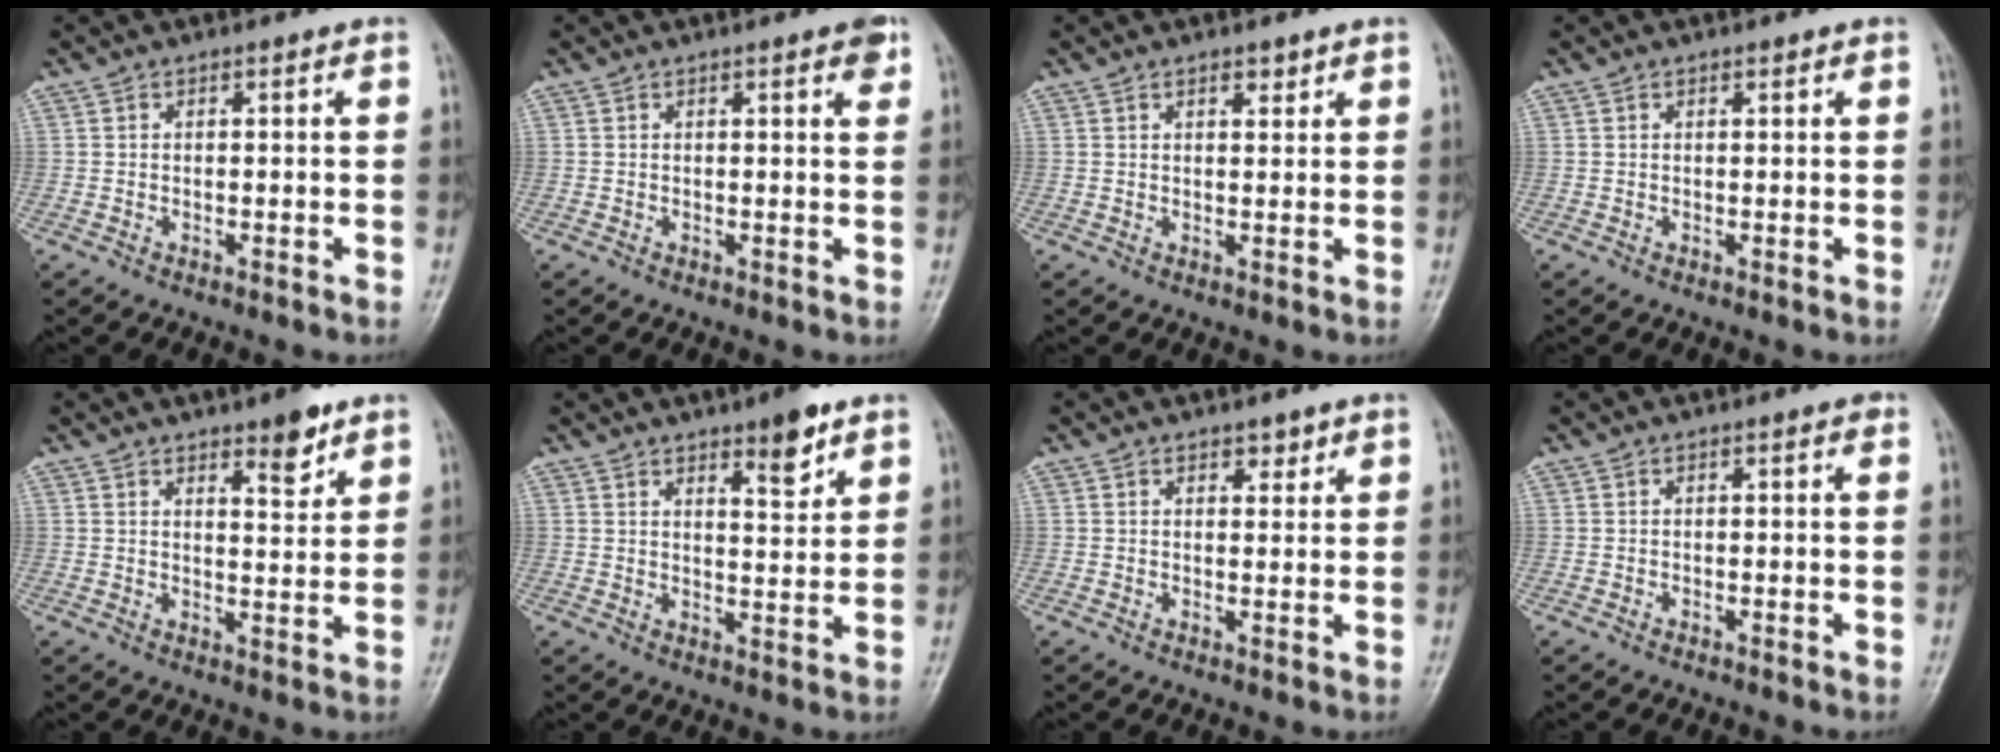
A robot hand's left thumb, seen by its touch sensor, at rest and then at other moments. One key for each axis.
{"total": 2.7, "fx": 1.6, "fy": 0.7, "fz": 2.1, "tx": -0.021, "ty": -0.005, "tz": 0.016}
{"total": 2.0, "fx": 1.5, "fy": 0.9, "fz": 1.1, "tx": -0.007, "ty": -0.009, "tz": 0.021}
{"total": 0.6, "fx": 0.5, "fy": 0.3, "fz": 0.3, "tx": -0.006, "ty": -0.004, "tz": 0.007}
{"total": 5.9, "fx": 4.0, "fy": 2.0, "fz": 3.8, "tx": -0.039, "ty": -0.028, "tz": 0.057}
{"total": 6.8, "fx": 4.5, "fy": 2.1, "fz": 4.7, "tx": -0.055, "ty": -0.030, "tz": 0.064}
{"total": 2.1, "fx": 1.6, "fy": 1.1, "fz": 0.9, "tx": 0.003, "ty": -0.009, "tz": 0.020}
{"total": 0.5, "fx": 0.2, "fy": 0.2, "fz": 0.4, "tx": -0.005, "ty": 0.001, "tz": 0.000}